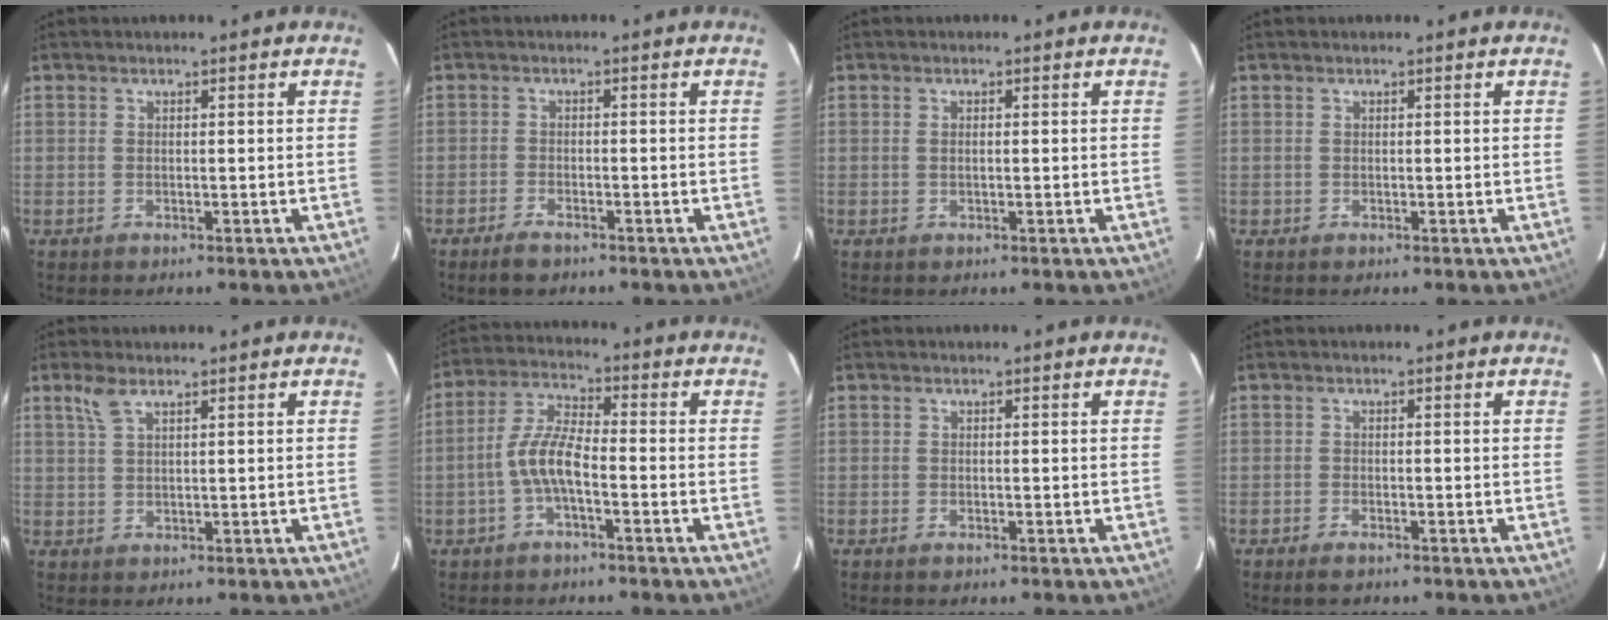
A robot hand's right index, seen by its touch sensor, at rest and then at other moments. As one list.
[{"total": 3.4, "force": [-2.6, 1.3, 1.7], "torque": [-0.048, -0.004, -0.050]}, {"total": 0.7, "force": [0.0, 0.3, 0.7], "torque": [-0.013, 0.002, -0.001]}, {"total": 0.7, "force": [-0.2, 0.7, -0.1], "torque": [0.001, 0.002, -0.003]}, {"total": 2.8, "force": [1.8, 0.9, 1.9], "torque": [-0.040, 0.006, 0.039]}, {"total": 6.5, "force": [-2.6, 1.8, 5.7], "torque": [-0.123, 0.015, -0.052]}, {"total": 0.5, "force": [-0.4, 0.2, 0.2], "torque": [-0.006, -0.001, -0.009]}, {"total": 2.2, "force": [-1.7, 0.9, 1.0], "torque": [-0.027, -0.002, -0.032]}]